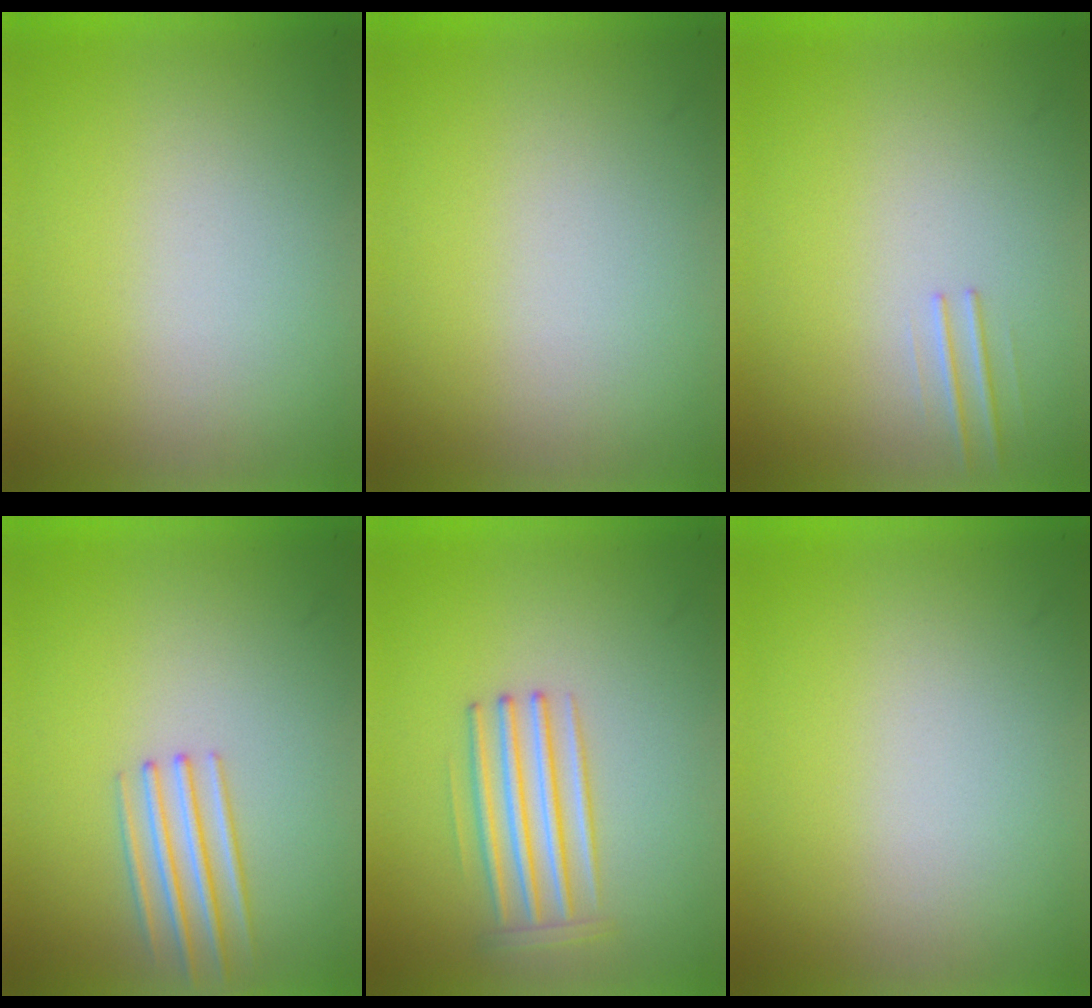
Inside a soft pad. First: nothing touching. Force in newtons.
{"total": 0.0}
{"total": 1.1}
{"total": 2.1}
{"total": 2.9}
{"total": 0.0}